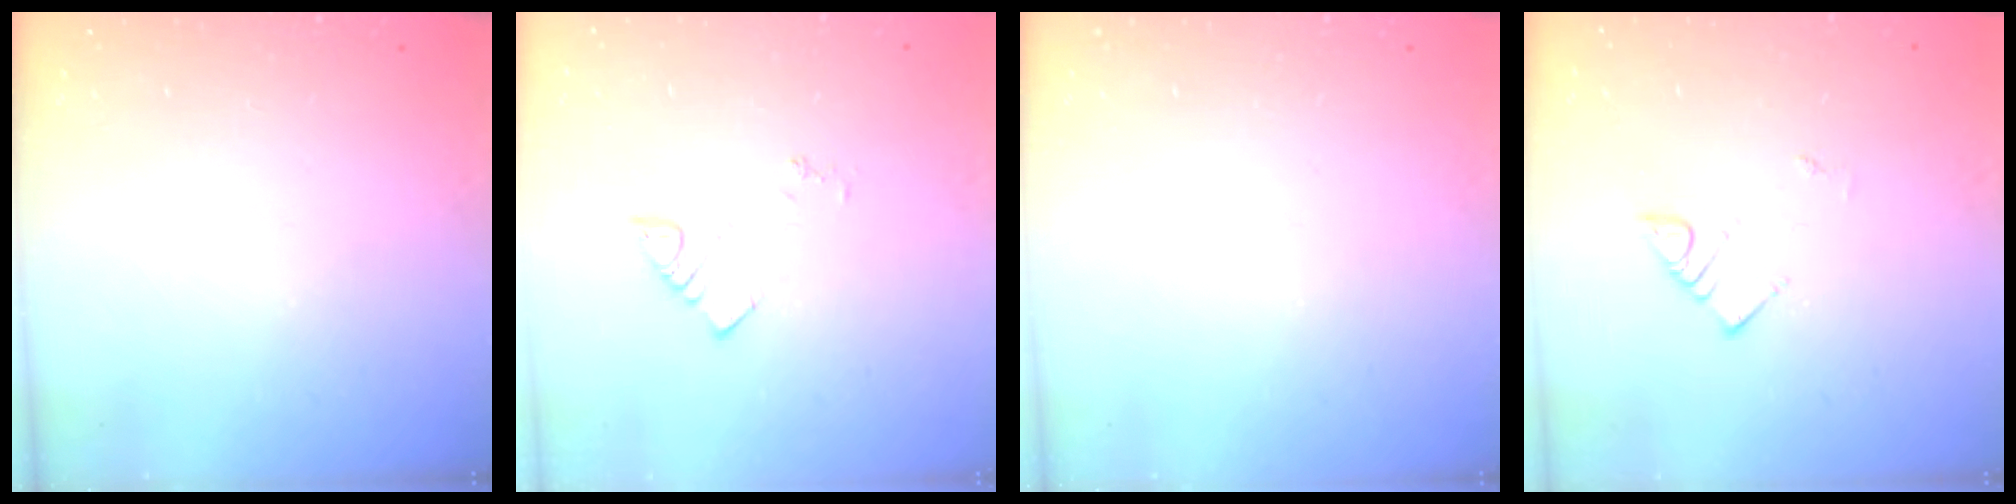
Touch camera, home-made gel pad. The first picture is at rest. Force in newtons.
{"total": 3.2, "press": 3.1, "slide": 0.5}
{"total": 0.0}
{"total": 3.6, "press": 3.6, "slide": 0.6}